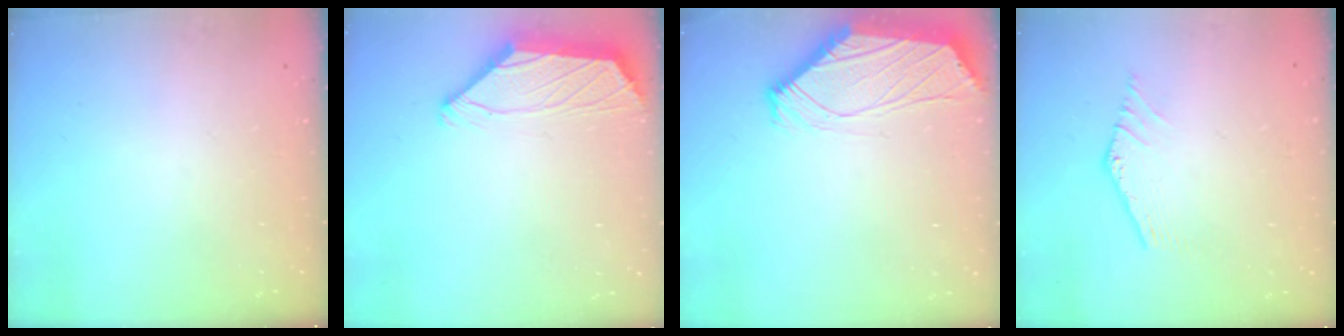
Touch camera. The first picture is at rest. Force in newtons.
{"total": 2.0, "press": 1.9, "slide": 0.7}
{"total": 1.0, "press": 0.8, "slide": 0.5}
{"total": 0.0}